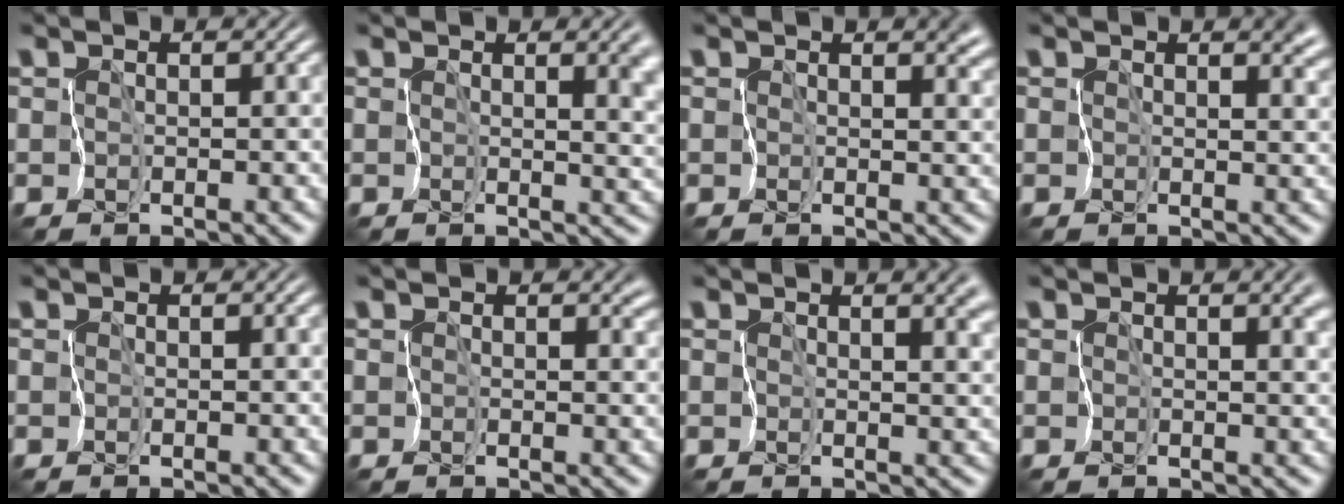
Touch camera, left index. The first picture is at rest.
{"total": 5.2, "force": [1.1, 2.7, 4.3], "torque": [-0.042, -0.014, 0.028]}
{"total": 2.6, "force": [1.1, 1.5, 1.9], "torque": [-0.019, -0.003, 0.020]}
{"total": 3.1, "force": [1.3, 1.7, 2.2], "torque": [-0.021, -0.002, 0.022]}
{"total": 0.7, "force": [0.0, 0.2, 0.6], "torque": [-0.012, -0.001, 0.000]}
{"total": 1.5, "force": [0.6, 1.0, 1.0], "torque": [-0.007, 0.000, 0.010]}
{"total": 4.2, "force": [1.7, 2.2, 3.2], "torque": [-0.028, -0.003, 0.025]}
{"total": 3.1, "force": [0.9, 1.7, 2.5], "torque": [-0.020, -0.004, 0.017]}